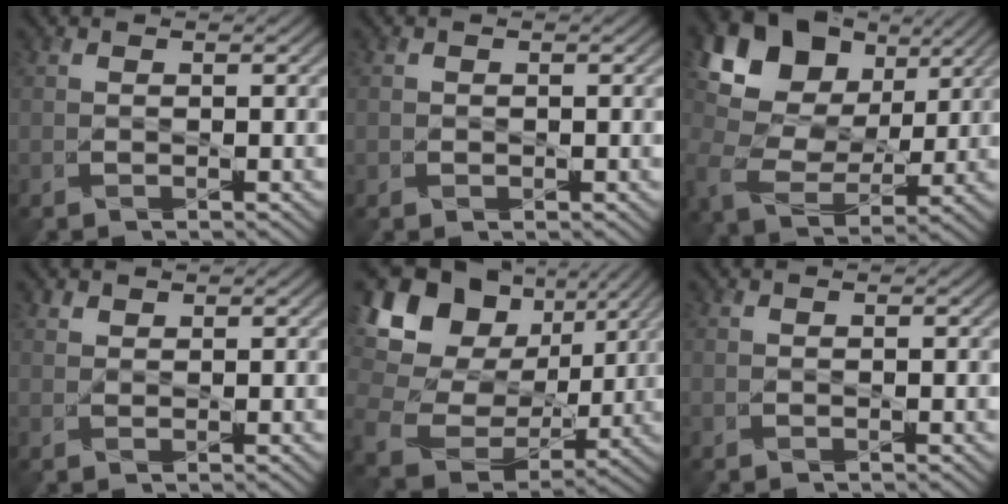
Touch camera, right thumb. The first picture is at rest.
{"total": 0.6, "force": [0.0, 0.6, 0.0], "torque": [-0.003, -0.004, 0.000]}
{"total": 15.9, "force": [7.8, 10.8, 8.7], "torque": [-0.244, 0.054, 0.136]}
{"total": 1.0, "force": [0.9, 0.5, 0.3], "torque": [-0.010, 0.001, 0.020]}
{"total": 16.7, "force": [5.4, 12.7, 9.3], "torque": [-0.236, 0.027, 0.116]}
{"total": 0.0}